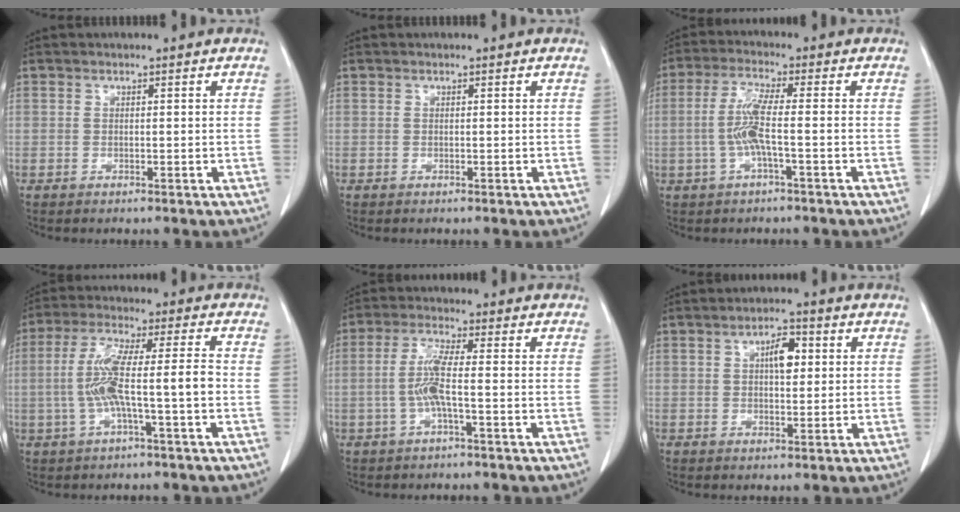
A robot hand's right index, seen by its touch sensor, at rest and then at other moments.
{"total": 0.0}
{"total": 5.9, "force": [-1.1, 0.1, 5.8], "torque": [-0.125, 0.004, -0.023]}
{"total": 9.2, "force": [-1.6, 0.6, 9.0], "torque": [-0.181, 0.021, -0.031]}
{"total": 5.4, "force": [-1.0, 0.0, 5.3], "torque": [-0.115, 0.004, -0.022]}
{"total": 4.3, "force": [1.1, 1.7, 3.8], "torque": [-0.061, 0.008, 0.016]}